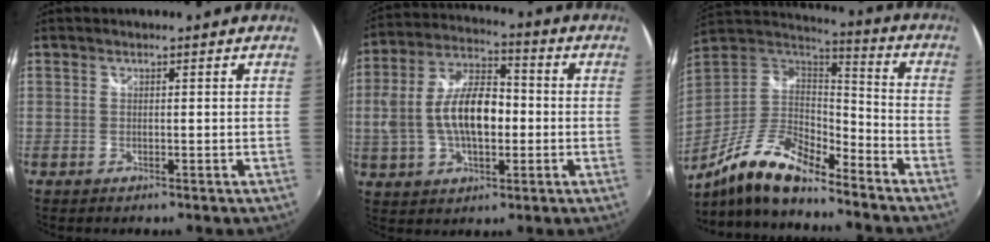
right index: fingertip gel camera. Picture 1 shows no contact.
{"total": 14.2, "force": [-1.4, 7.0, 12.2], "torque": [-0.238, 0.011, -0.024]}
{"total": 17.4, "force": [-12.5, 4.9, 11.0], "torque": [-0.225, -0.022, -0.237]}